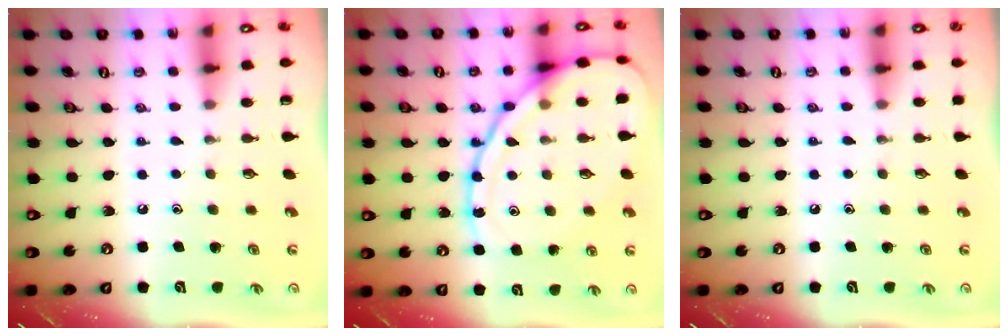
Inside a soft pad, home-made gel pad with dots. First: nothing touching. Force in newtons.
{"total": 15.6, "press": 15.5, "slide": 1.7}
{"total": 2.7, "press": 2.7, "slide": 0.5}